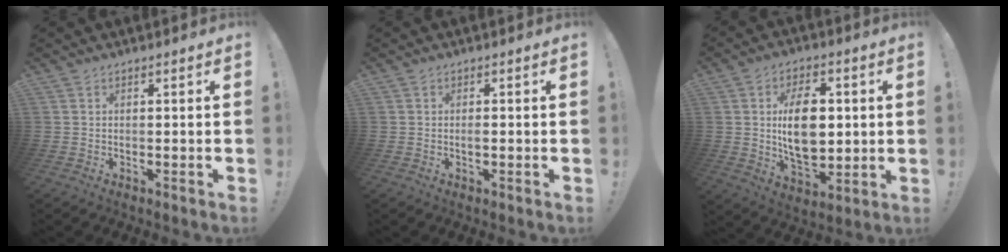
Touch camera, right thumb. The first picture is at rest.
{"total": 1.1, "force": [-0.5, 0.2, 1.0], "torque": [-0.013, 0.000, -0.011]}
{"total": 16.1, "force": [1.2, 9.9, 12.7], "torque": [-0.225, -0.001, 0.016]}